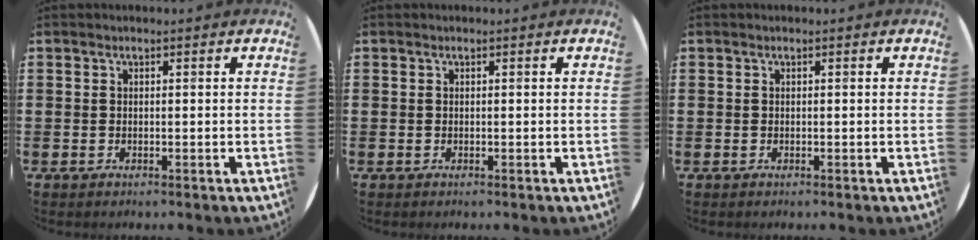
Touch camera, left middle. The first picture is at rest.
{"total": 0.0}
{"total": 0.0}